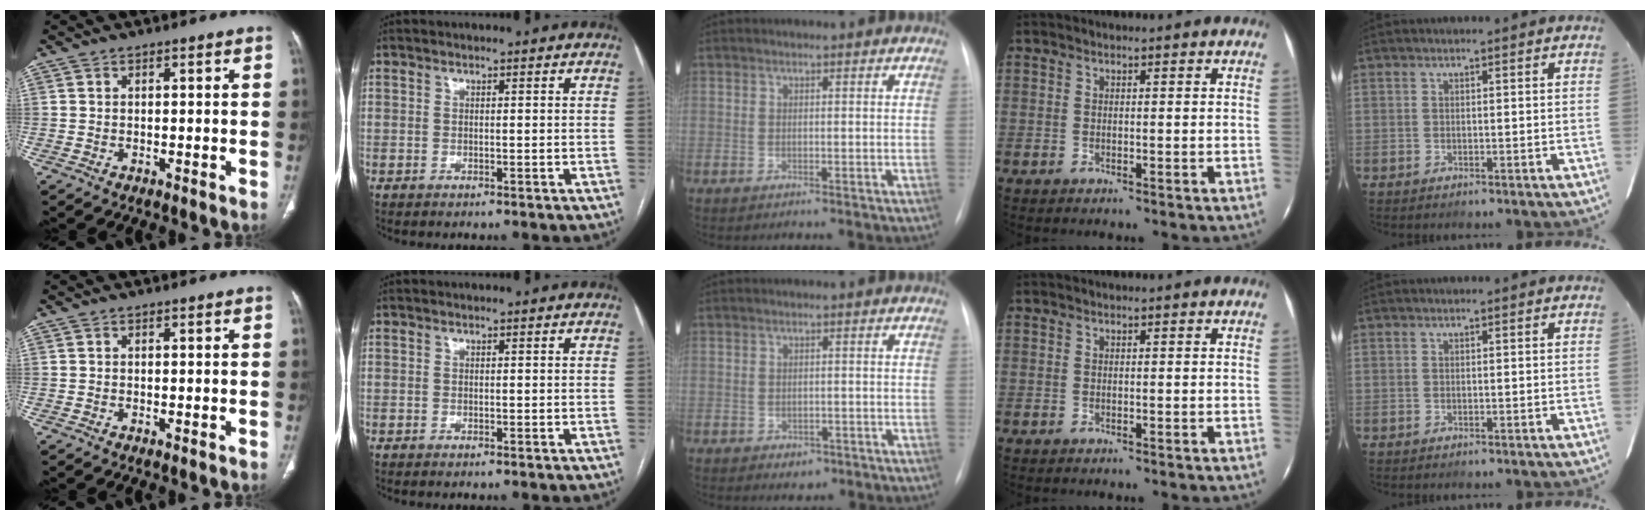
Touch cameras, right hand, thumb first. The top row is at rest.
{"middle": {"total": 2.1, "force": [-1.1, 1.5, 0.9], "torque": [-0.008, 0.003, -0.006]}}